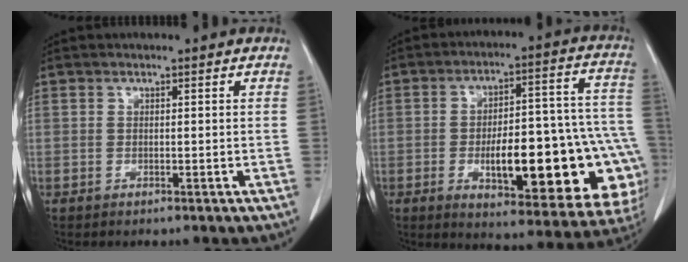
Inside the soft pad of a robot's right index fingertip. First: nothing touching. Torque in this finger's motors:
{"motor_torque": [1.39, -0.75, 0.49, 0.21]}